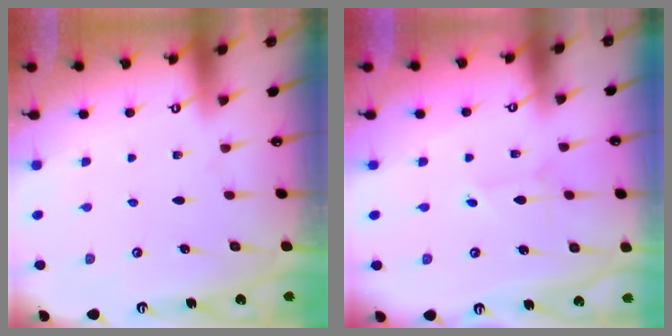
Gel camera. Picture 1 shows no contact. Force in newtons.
{"total": 2.0, "press": 2.0, "slide": 0.2}